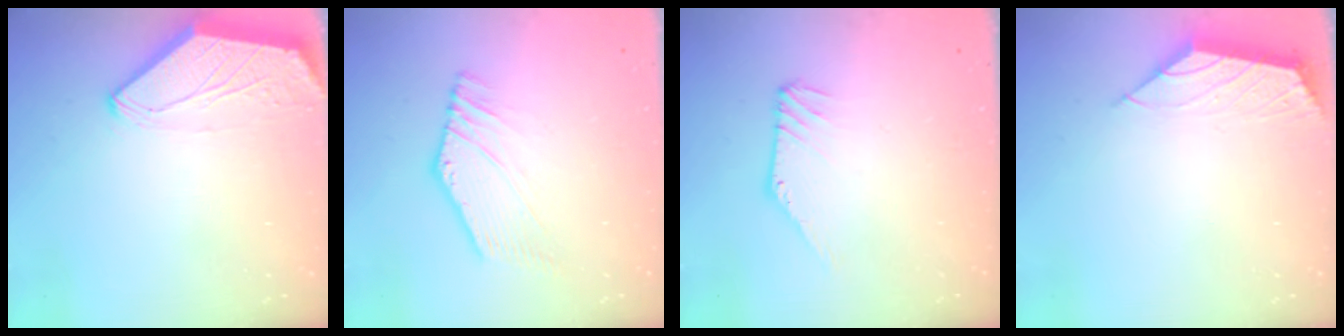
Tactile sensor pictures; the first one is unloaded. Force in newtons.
{"total": 1.5, "press": 1.2, "slide": 0.9}
{"total": 3.5, "press": 3.5, "slide": 0.1}
{"total": 1.8, "press": 1.7, "slide": 0.5}